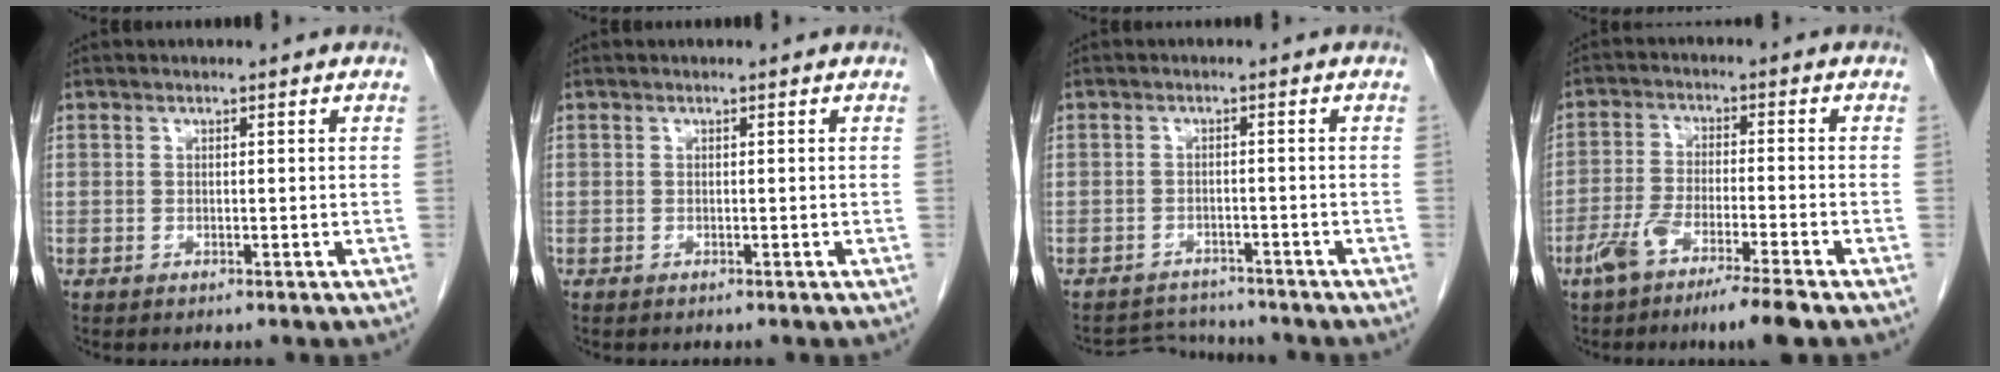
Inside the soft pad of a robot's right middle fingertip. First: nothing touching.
{"total": 0.0}
{"total": 4.2, "force": [-4.1, 0.7, -0.8], "torque": [0.012, 0.002, -0.065]}
{"total": 8.4, "force": [-5.7, 0.1, 6.2], "torque": [-0.119, -0.015, -0.103]}